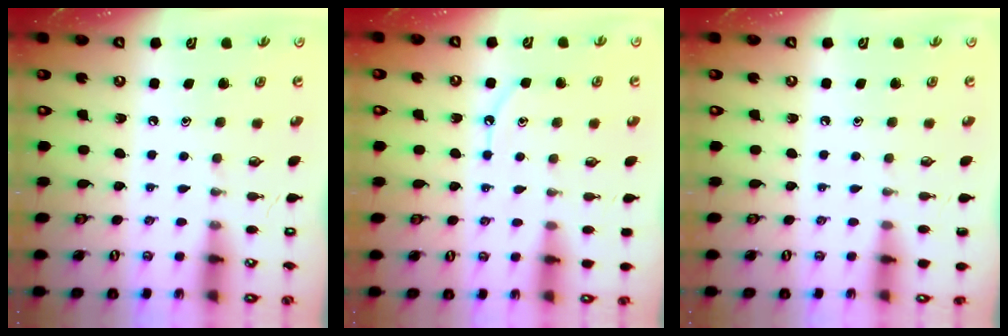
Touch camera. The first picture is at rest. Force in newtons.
{"total": 6.1, "press": 6.1, "slide": 0.6}
{"total": 0.0}